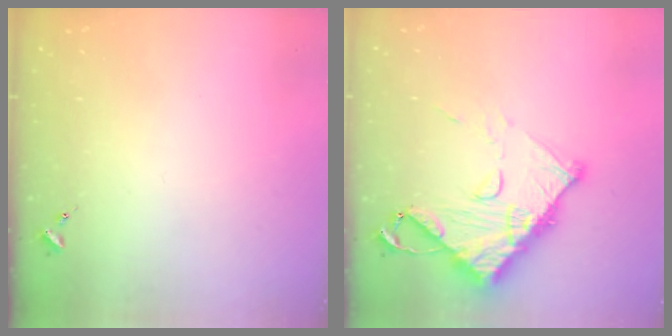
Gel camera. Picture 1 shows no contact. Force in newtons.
{"total": 14.0, "press": 13.9, "slide": 1.3}